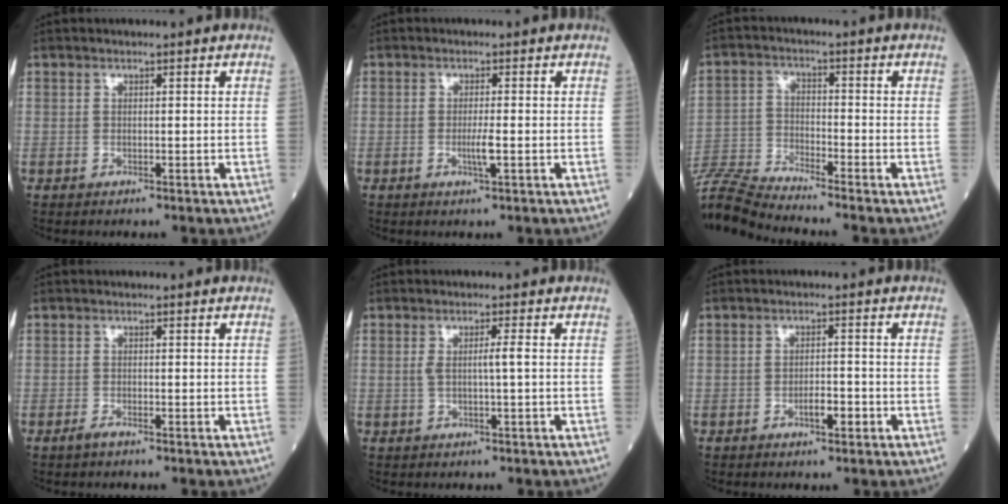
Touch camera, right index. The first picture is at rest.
{"total": 2.2, "force": [-0.7, -0.1, 2.1], "torque": [-0.041, -0.003, -0.013]}
{"total": 9.4, "force": [-9.1, -2.0, 1.6], "torque": [-0.038, -0.010, -0.180]}
{"total": 1.0, "force": [-0.8, 0.0, 0.6], "torque": [-0.018, -0.002, -0.015]}
{"total": 2.4, "force": [0.0, -0.3, 2.3], "torque": [-0.044, 0.000, 0.000]}
{"total": 2.6, "force": [-1.3, 0.7, 2.1], "torque": [-0.033, 0.003, -0.022]}